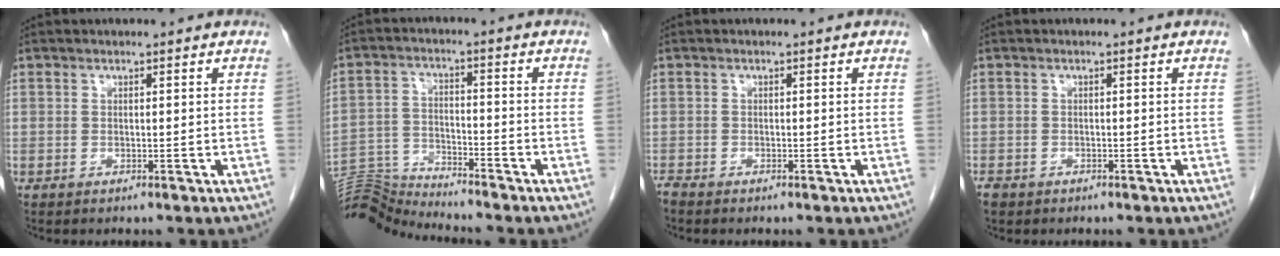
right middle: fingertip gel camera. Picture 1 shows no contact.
{"total": 8.2, "force": [-7.9, -1.8, -1.1], "torque": [0.013, 0.008, -0.151]}
{"total": 1.1, "force": [-1.0, 0.1, 0.3], "torque": [-0.012, -0.003, -0.021]}
{"total": 1.7, "force": [-1.3, 1.1, 0.6], "torque": [-0.016, -0.001, -0.020]}